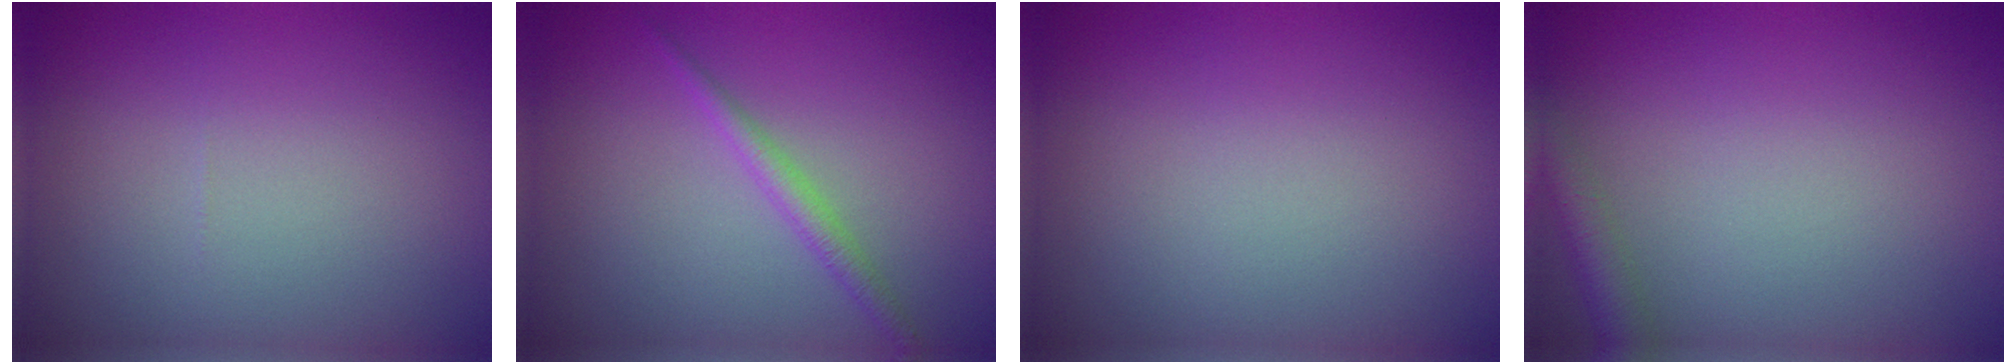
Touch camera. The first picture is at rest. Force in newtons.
{"total": 1.6, "press": 1.6, "slide": 0.1}
{"total": 0.0}
{"total": 2.4, "press": 2.4, "slide": 0.1}